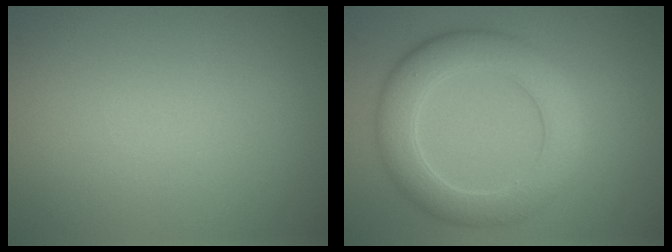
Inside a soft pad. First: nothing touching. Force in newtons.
{"total": 6.0, "press": 6.0, "slide": 0.4}